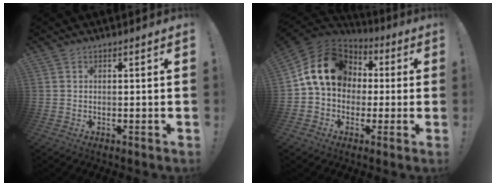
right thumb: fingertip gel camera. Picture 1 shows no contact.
{"total": 16.8, "force": [3.2, 13.1, 10.0], "torque": [-0.158, 0.006, 0.062]}